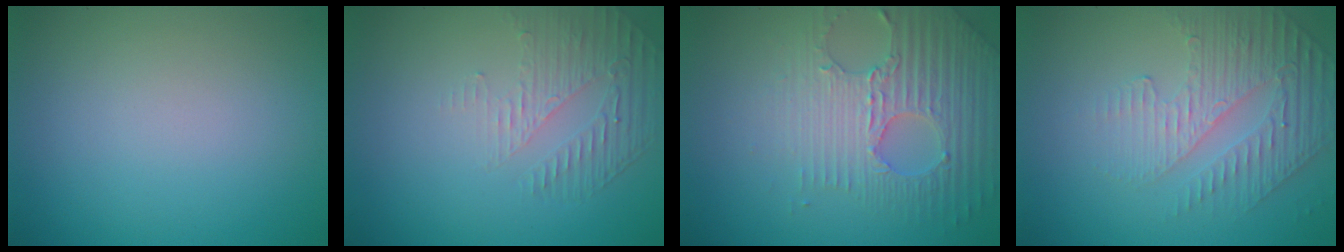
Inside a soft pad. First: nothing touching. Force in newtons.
{"total": 1.8, "press": 1.1, "slide": 1.5}
{"total": 4.8, "press": 4.4, "slide": 2.0}
{"total": 4.8, "press": 3.1, "slide": 3.7}